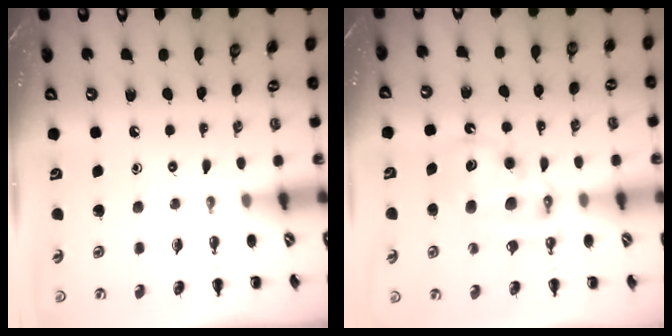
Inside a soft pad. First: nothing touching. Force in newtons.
{"total": 10.9, "press": 10.6, "slide": 2.7}